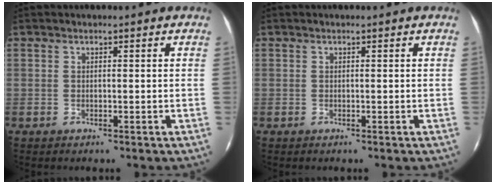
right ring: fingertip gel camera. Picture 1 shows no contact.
{"total": 0.0}